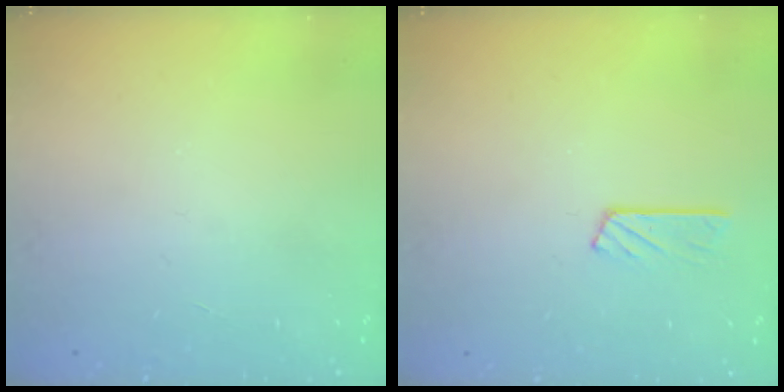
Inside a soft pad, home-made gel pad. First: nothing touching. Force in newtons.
{"total": 4.1, "press": 4.1, "slide": 0.4}